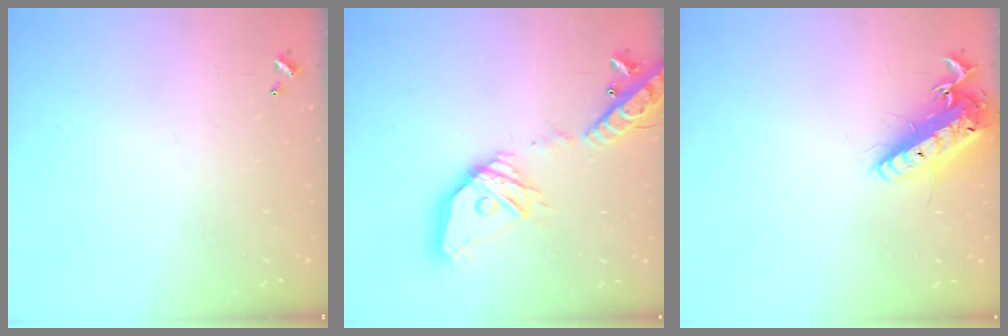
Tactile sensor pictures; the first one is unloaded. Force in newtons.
{"total": 21.9, "press": 21.6, "slide": 3.8}
{"total": 16.1, "press": 15.8, "slide": 3.2}